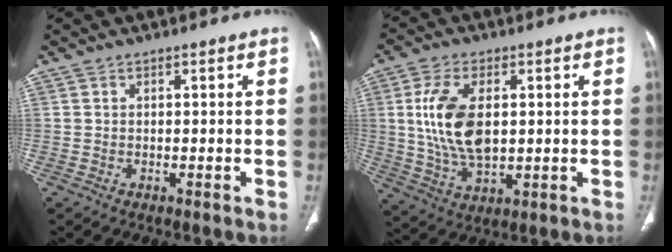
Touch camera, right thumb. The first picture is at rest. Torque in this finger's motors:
{"motor_torque": [1.40, 2.68, 1.80, 0.00, 0.20]}